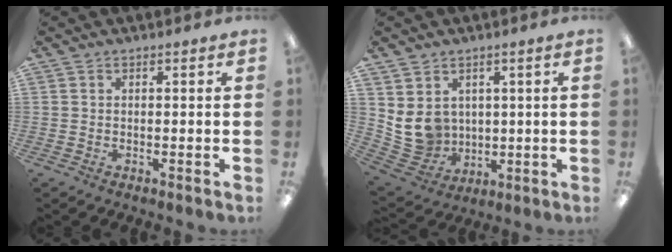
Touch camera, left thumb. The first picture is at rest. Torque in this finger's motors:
{"motor_torque": [0.02, 0.14, 0.08, -0.08, 0.02]}